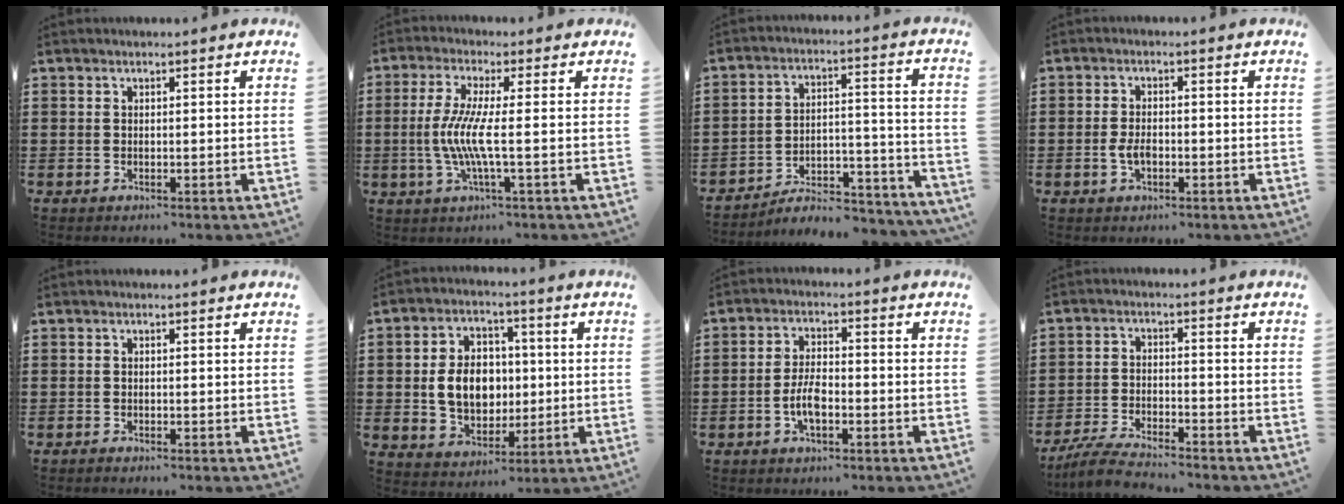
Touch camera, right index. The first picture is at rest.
{"total": 6.8, "force": [-1.0, 0.0, 6.7], "torque": [-0.157, -0.021, -0.032]}
{"total": 5.5, "force": [-5.1, 1.2, 1.7], "torque": [-0.026, 0.006, -0.100]}
{"total": 2.8, "force": [-0.8, 1.3, 2.4], "torque": [-0.053, -0.004, -0.016]}
{"total": 0.6, "force": [-0.6, 0.0, 0.0], "torque": [-0.002, 0.000, -0.013]}
{"total": 8.5, "force": [0.0, 6.6, 5.4], "torque": [-0.113, 0.010, -0.004]}
{"total": 4.9, "force": [-1.7, 2.1, 4.1], "torque": [-0.091, 0.001, -0.035]}
{"total": 5.1, "force": [-4.8, 0.3, 1.7], "torque": [-0.041, -0.006, -0.095]}